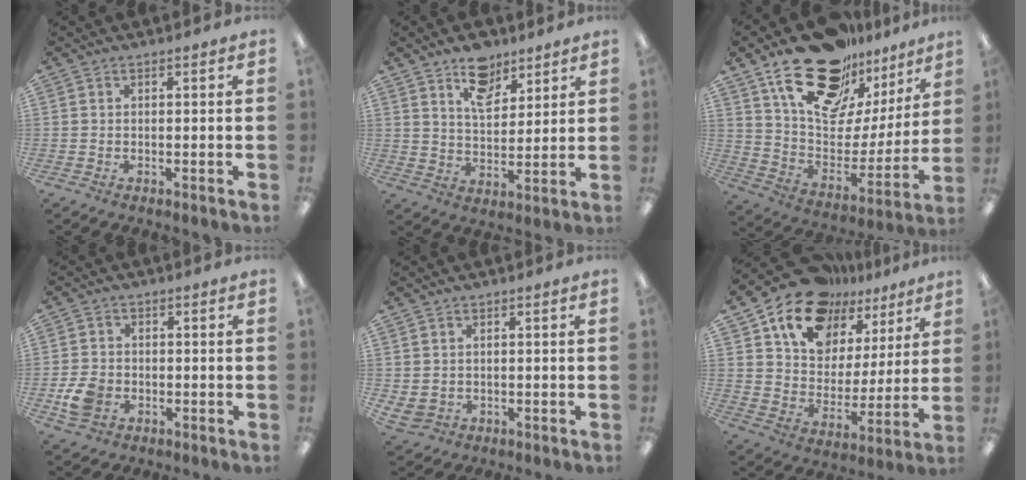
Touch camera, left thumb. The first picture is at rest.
{"total": 10.3, "force": [7.2, 5.8, 4.5], "torque": [-0.056, -0.035, 0.127]}
{"total": 23.5, "force": [16.5, 12.1, 11.7], "torque": [-0.191, -0.098, 0.295]}
{"total": 6.0, "force": [-2.0, 4.7, 3.2], "torque": [-0.060, 0.006, -0.037]}
{"total": 2.5, "force": [0.1, 2.4, 0.8], "torque": [-0.023, 0.000, 0.001]}
{"total": 16.0, "force": [12.1, 9.1, 5.3], "torque": [-0.117, -0.083, 0.224]}